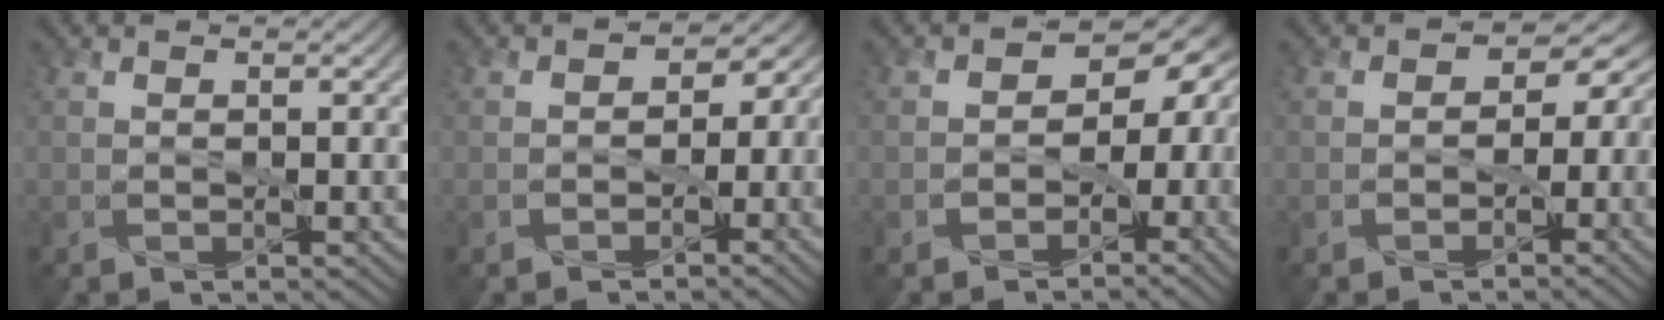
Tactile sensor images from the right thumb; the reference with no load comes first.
{"total": 3.4, "force": [-1.0, 2.9, 1.4], "torque": [0.000, 0.002, -0.021]}
{"total": 9.7, "force": [-1.7, 8.0, 5.4], "torque": [-0.043, 0.006, -0.058]}
{"total": 5.2, "force": [-0.8, 4.6, 2.3], "torque": [-0.008, 0.006, -0.030]}